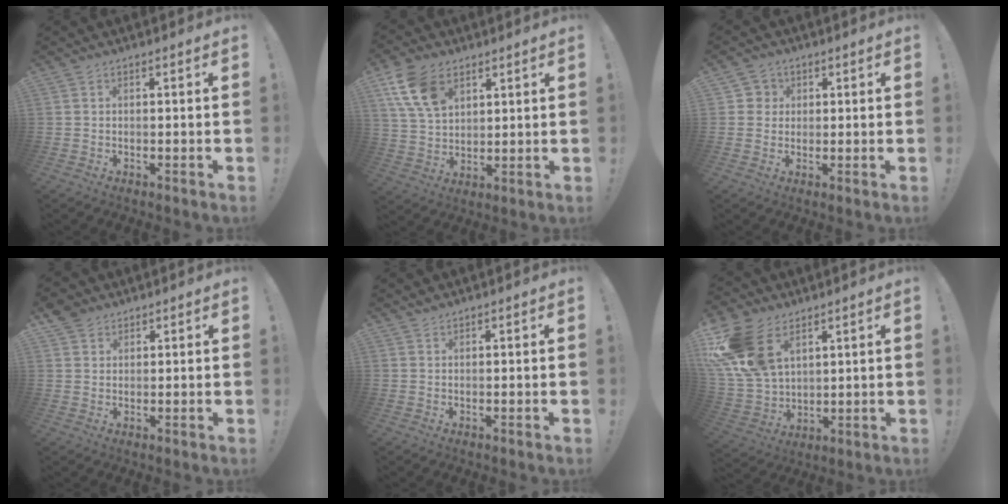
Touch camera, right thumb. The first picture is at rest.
{"total": 12.8, "force": [6.5, 8.2, 7.3], "torque": [-0.142, -0.014, 0.131]}
{"total": 3.8, "force": [0.9, 3.6, 0.5], "torque": [-0.012, 0.004, 0.017]}
{"total": 4.0, "force": [2.8, 2.7, 0.7], "torque": [-0.011, -0.014, 0.055]}
{"total": 0.9, "force": [0.8, 0.3, 0.2], "torque": [0.000, -0.003, 0.016]}
{"total": 18.4, "force": [8.8, 11.9, 11.0], "torque": [-0.219, -0.042, 0.168]}